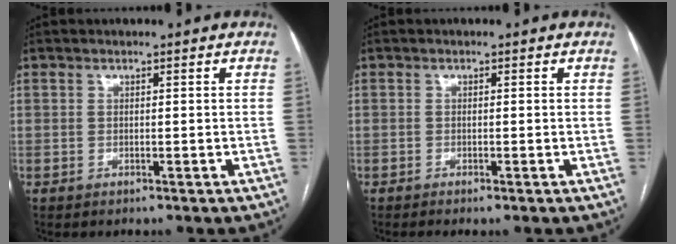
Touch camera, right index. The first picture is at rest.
{"total": 1.1, "force": [-0.7, -0.2, 0.9], "torque": [-0.016, -0.002, -0.012]}